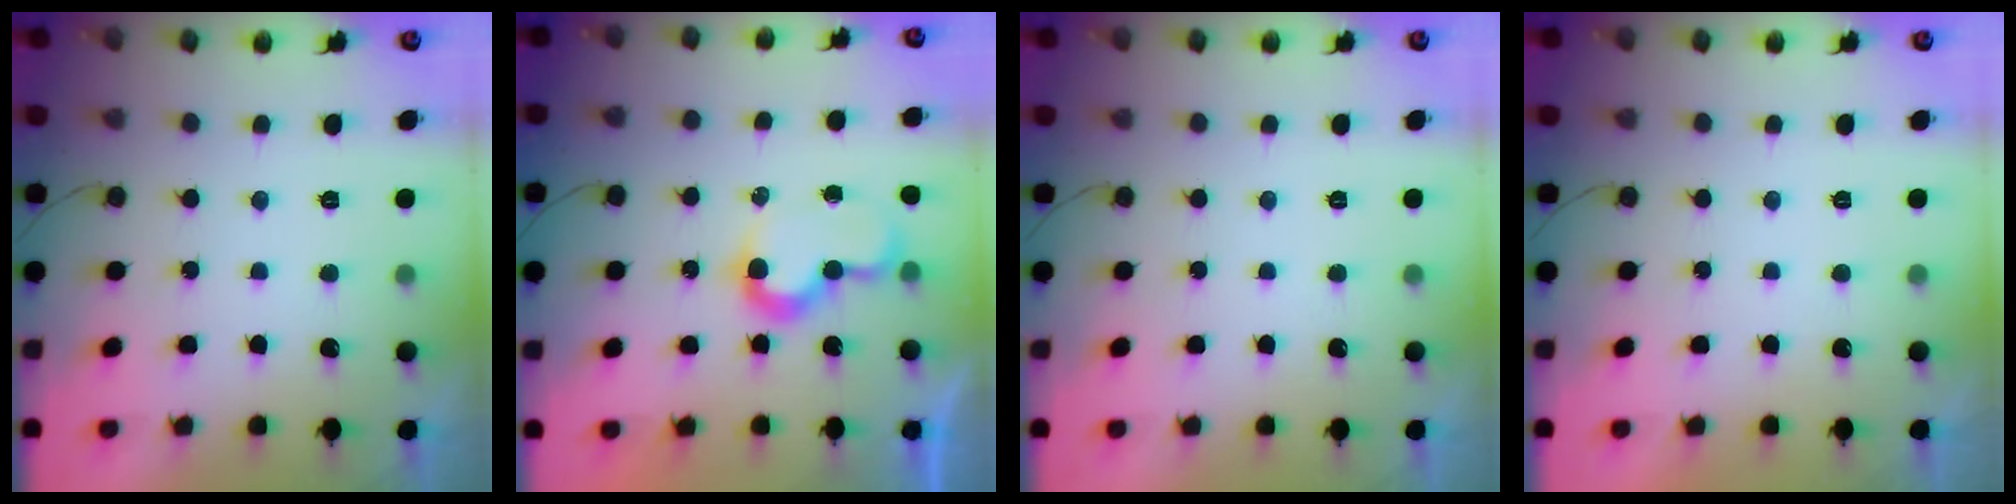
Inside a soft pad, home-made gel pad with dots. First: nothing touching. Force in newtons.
{"total": 8.0, "press": 8.0, "slide": 0.2}
{"total": 0.0}
{"total": 1.7, "press": 1.7, "slide": 0.0}